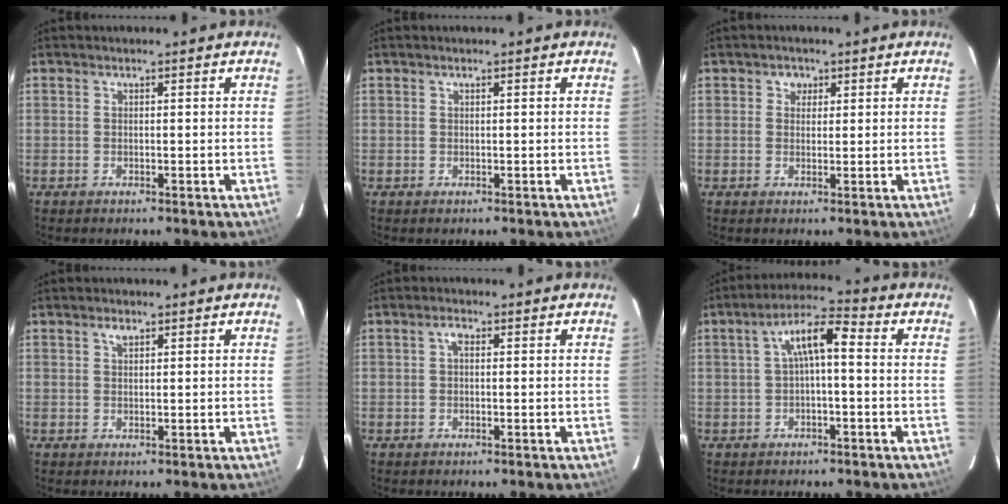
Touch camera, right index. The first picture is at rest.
{"total": 0.0}
{"total": 2.0, "force": [0.7, 1.9, 0.3], "torque": [-0.001, 0.007, 0.009]}
{"total": 1.2, "force": [0.7, 0.6, 0.7], "torque": [-0.014, 0.004, 0.013]}
{"total": 1.4, "force": [0.2, 0.7, 1.1], "torque": [-0.022, 0.008, 0.001]}
{"total": 6.6, "force": [0.1, 2.0, 6.3], "torque": [-0.122, 0.023, 0.003]}